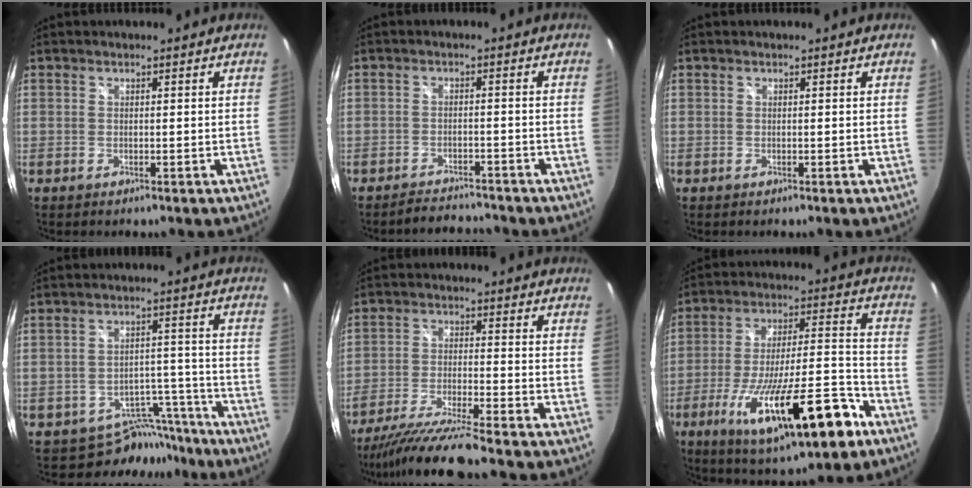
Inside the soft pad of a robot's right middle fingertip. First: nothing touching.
{"total": 5.1, "force": [-5.0, 1.0, 0.7], "torque": [-0.029, 0.001, -0.076]}
{"total": 0.0}
{"total": 8.2, "force": [-7.3, 3.7, -0.1], "torque": [0.008, 0.031, -0.102]}
{"total": 11.6, "force": [-10.1, -1.8, 5.4], "torque": [-0.118, -0.021, -0.184]}
{"total": 23.2, "force": [-12.0, 6.0, 19.0], "torque": [-0.333, -0.042, -0.182]}